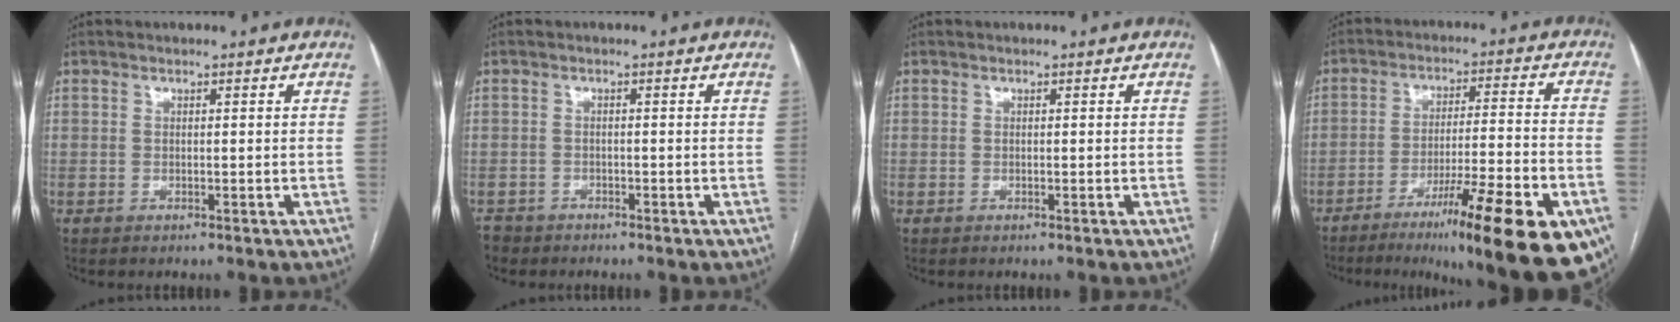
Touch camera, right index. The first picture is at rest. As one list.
[{"total": 2.6, "force": [-2.2, 1.4, -0.2], "torque": [-0.002, 0.001, -0.042]}, {"total": 0.0}, {"total": 23.4, "force": [-14.8, 2.0, 18.0], "torque": [-0.178, 0.001, -0.224]}]